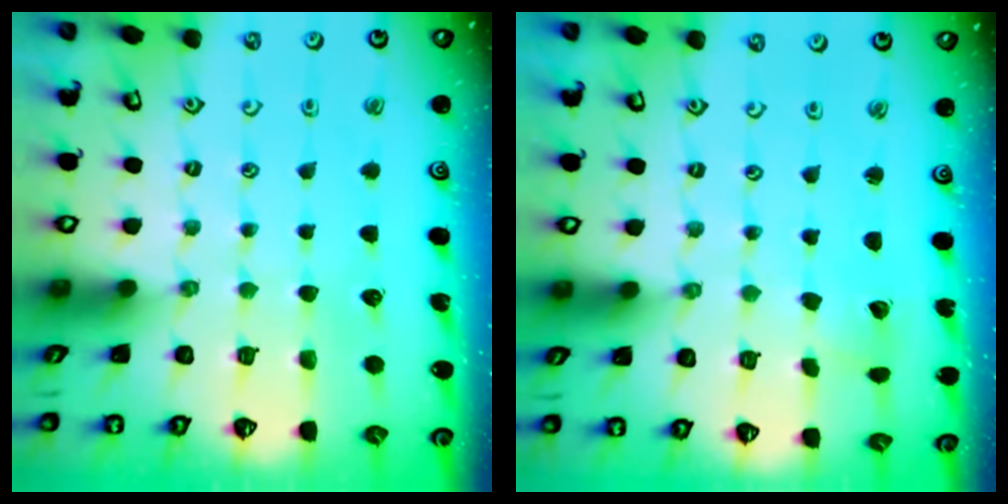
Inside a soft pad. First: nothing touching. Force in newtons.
{"total": 1.8, "press": 1.7, "slide": 0.3}